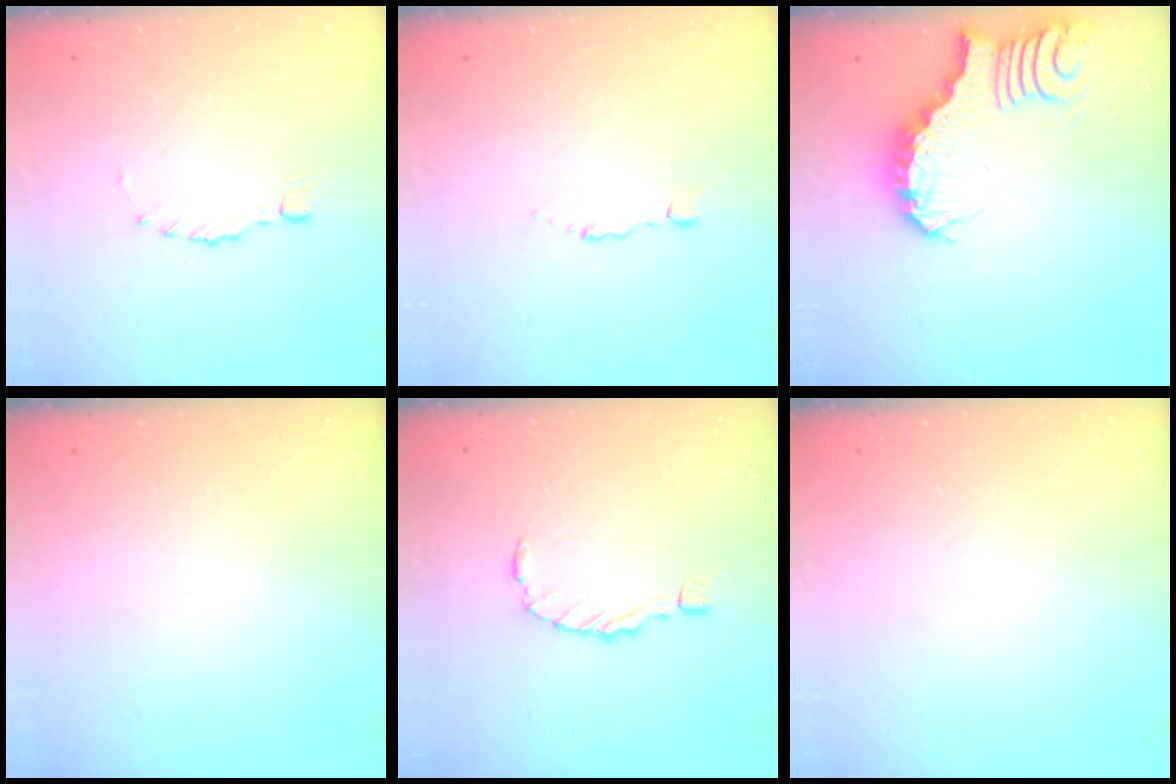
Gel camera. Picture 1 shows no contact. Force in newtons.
{"total": 1.2, "press": 1.2, "slide": 0.1}
{"total": 3.9, "press": 3.9, "slide": 0.6}
{"total": 0.0}
{"total": 0.0}
{"total": 0.0}